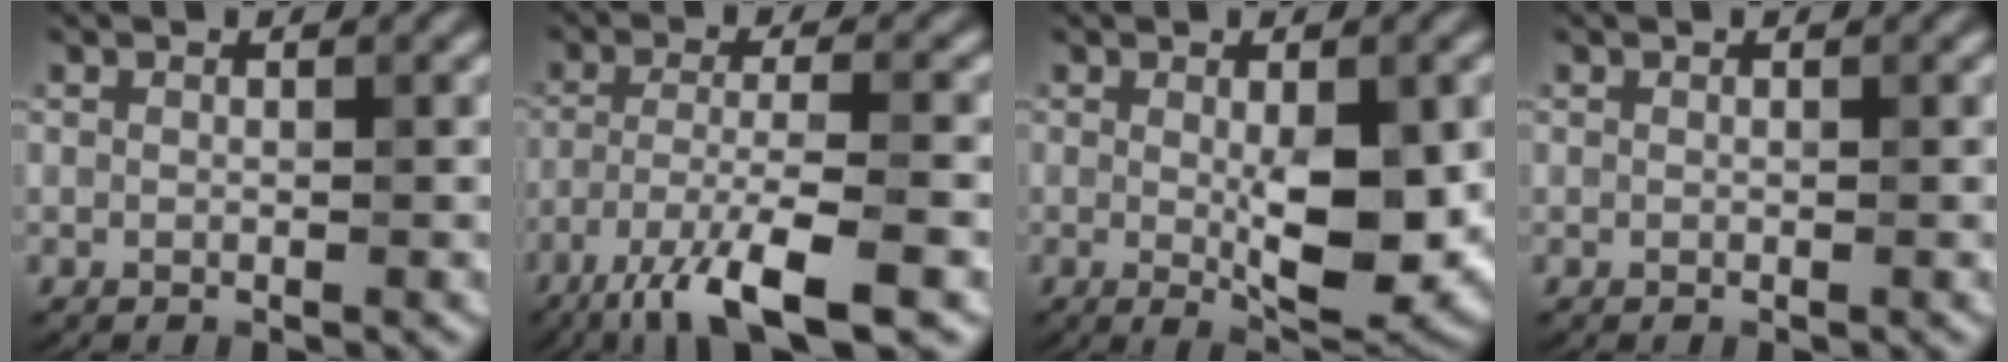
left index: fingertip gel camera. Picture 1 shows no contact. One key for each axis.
{"total": 8.0, "fx": -5.1, "fy": 1.4, "fz": 6.1, "tx": -0.099, "ty": -0.002, "tz": -0.095}
{"total": 6.3, "fx": -0.2, "fy": 1.7, "fz": 6.0, "tx": -0.096, "ty": -0.012, "tz": 0.002}
{"total": 0.0}